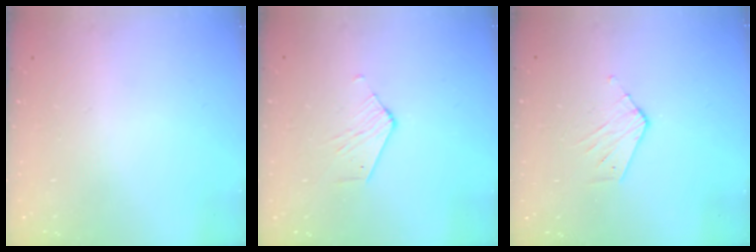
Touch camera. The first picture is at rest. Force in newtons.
{"total": 2.4, "press": 2.4, "slide": 0.2}
{"total": 3.1, "press": 3.1, "slide": 0.3}